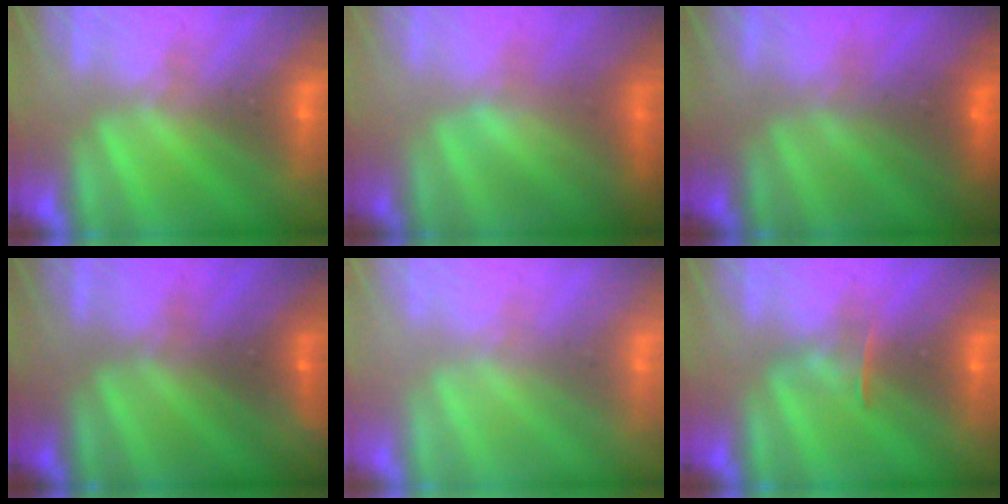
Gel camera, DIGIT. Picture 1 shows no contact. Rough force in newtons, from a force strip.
{"total": 3.5}
{"total": 7.3}
{"total": 1.6}
{"total": 2.9}
{"total": 2.4}